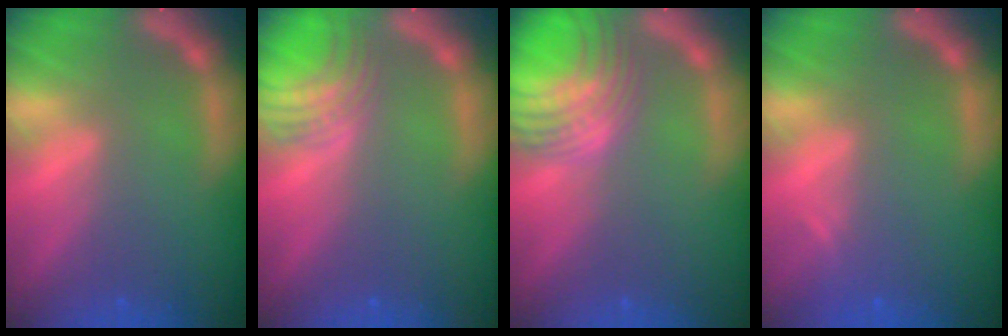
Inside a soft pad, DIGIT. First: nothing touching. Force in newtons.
{"total": 5.0}
{"total": 9.5}
{"total": 0.9}